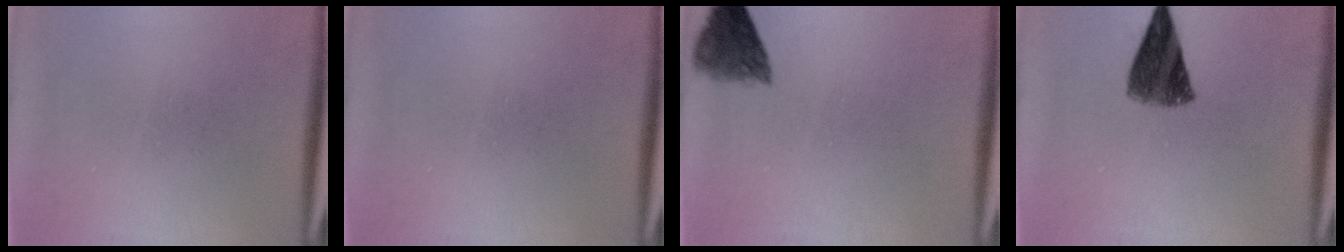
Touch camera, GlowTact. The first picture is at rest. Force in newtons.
{"total": 0.0}
{"total": 4.6}
{"total": 7.6}